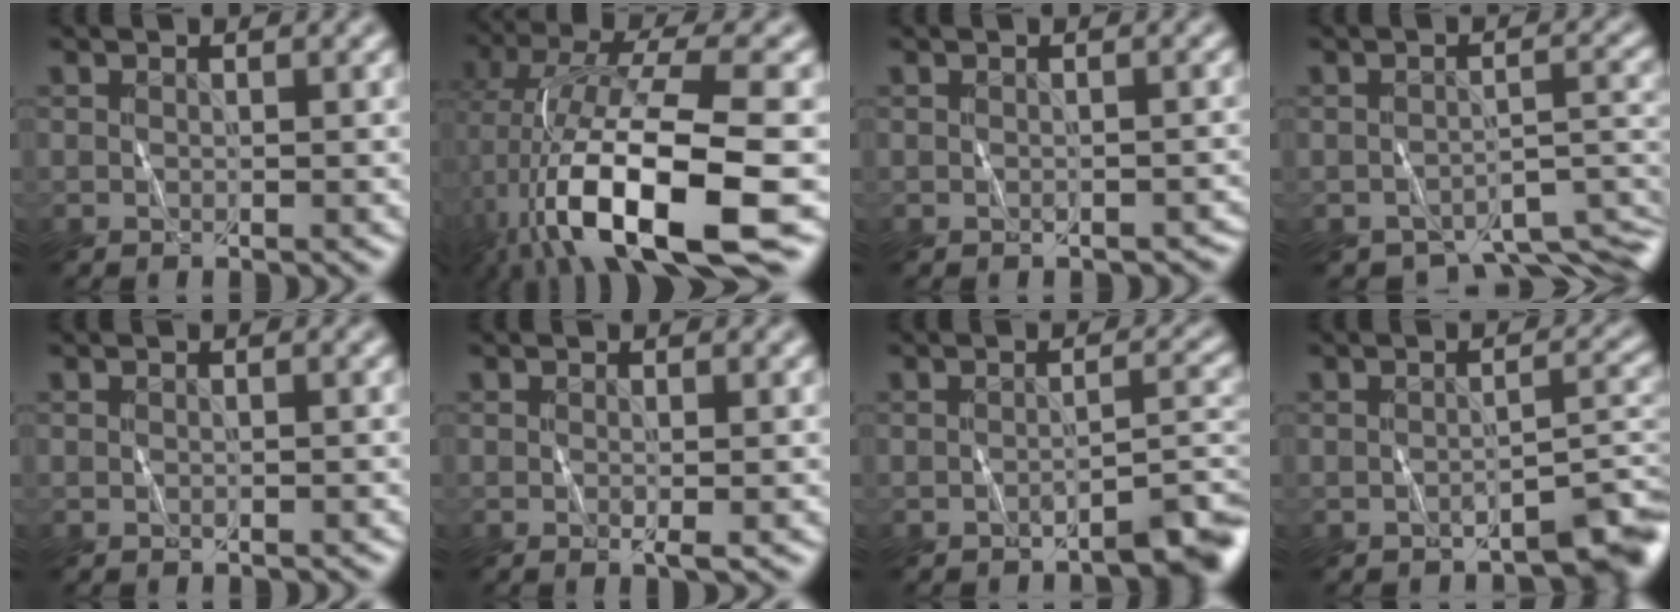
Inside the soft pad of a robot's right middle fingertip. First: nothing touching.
{"total": 13.8, "force": [-4.3, 4.5, 12.4], "torque": [-0.224, -0.004, -0.078]}
{"total": 0.9, "force": [-0.3, 0.7, 0.5], "torque": [-0.008, -0.006, -0.002]}
{"total": 6.4, "force": [-5.3, 2.2, 2.8], "torque": [-0.026, -0.023, -0.063]}
{"total": 0.0}
{"total": 1.0, "force": [0.1, 0.1, 1.0], "torque": [-0.016, -0.004, 0.000]}
{"total": 3.2, "force": [-2.3, 0.6, 2.1], "torque": [-0.024, 0.012, -0.035]}
{"total": 3.2, "force": [-2.3, 1.0, 2.1], "torque": [-0.021, 0.005, -0.031]}